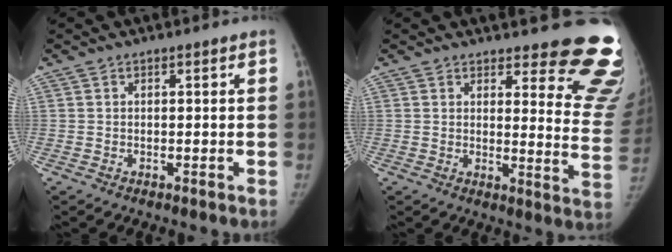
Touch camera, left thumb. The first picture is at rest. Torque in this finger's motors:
{"motor_torque": [1.80, 0.40, 1.09, -0.96, 0.18]}